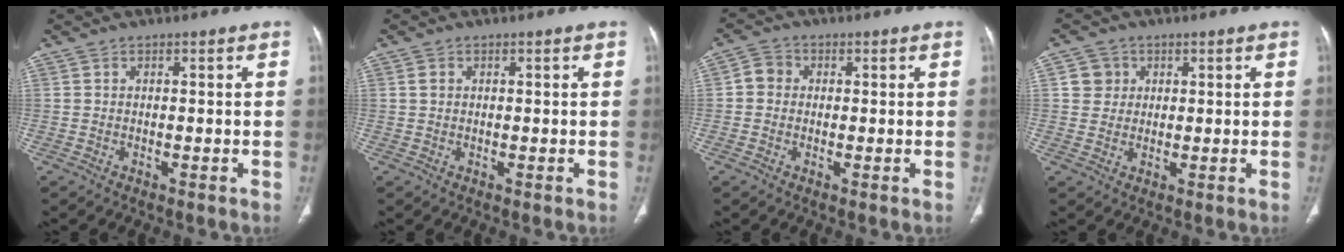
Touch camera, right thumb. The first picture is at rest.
{"total": 0.9, "force": [0.3, 0.8, 0.5], "torque": [-0.009, 0.002, 0.005]}
{"total": 3.4, "force": [0.1, 3.1, 1.3], "torque": [-0.010, 0.009, -0.007]}
{"total": 3.9, "force": [1.1, 3.7, 0.6], "torque": [0.013, -0.001, 0.016]}